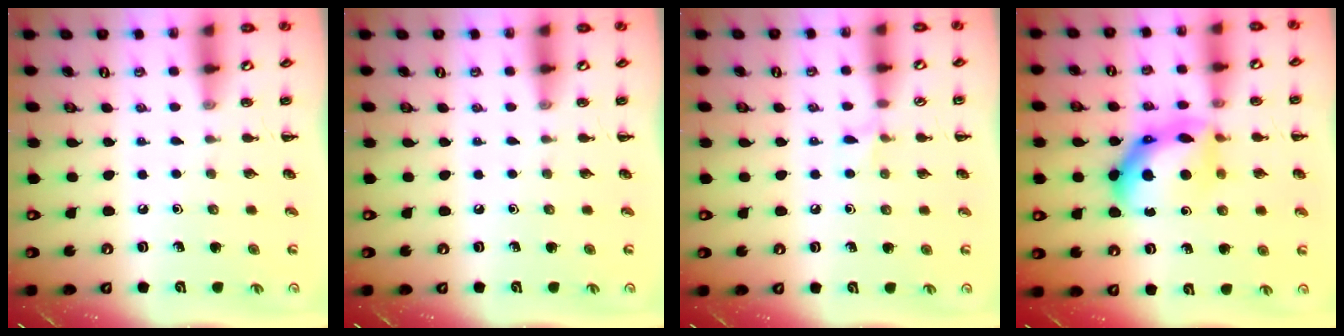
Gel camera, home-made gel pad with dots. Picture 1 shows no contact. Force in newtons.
{"total": 0.0}
{"total": 4.6, "press": 4.2, "slide": 1.8}
{"total": 13.6, "press": 13.6, "slide": 0.8}